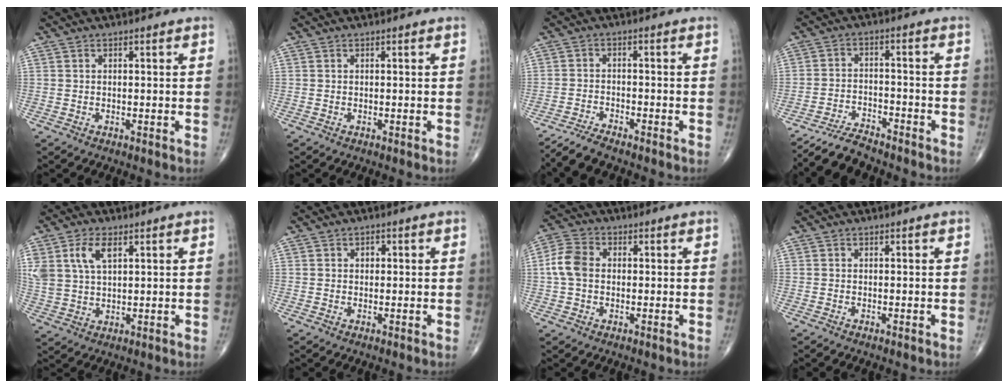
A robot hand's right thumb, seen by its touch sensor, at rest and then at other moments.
{"total": 0.0}
{"total": 4.6, "force": [-4.1, 0.6, 1.9], "torque": [-0.050, 0.005, -0.082]}
{"total": 6.9, "force": [-6.4, 1.7, 2.0], "torque": [-0.043, 0.028, -0.116]}
{"total": 8.3, "force": [3.5, 4.5, 6.0], "torque": [-0.126, -0.003, 0.073]}
{"total": 1.0, "force": [0.2, 0.9, 0.6], "torque": [-0.003, 0.001, 0.001]}
{"total": 6.3, "force": [0.1, 4.6, 4.3], "torque": [-0.093, 0.016, -0.006]}
{"total": 0.0}